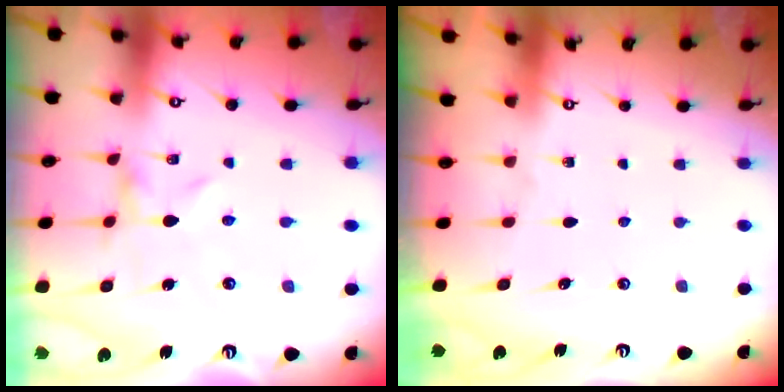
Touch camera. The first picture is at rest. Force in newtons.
{"total": 0.0}